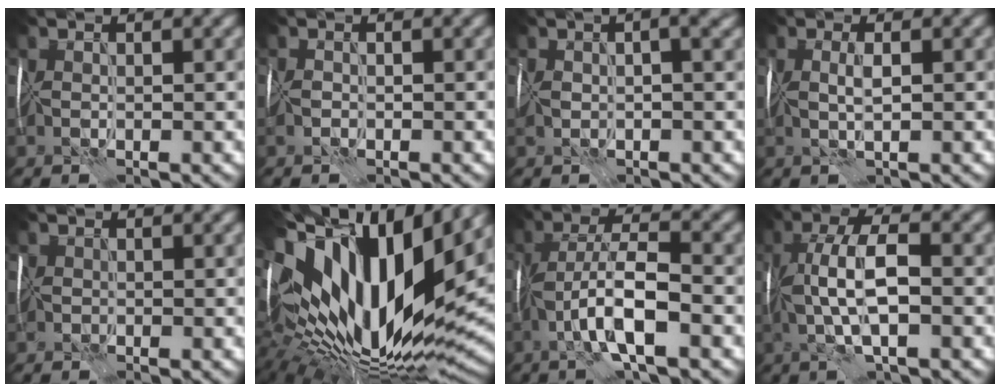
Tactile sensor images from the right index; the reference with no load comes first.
{"total": 1.0, "force": [-0.7, 0.6, 0.3], "torque": [-0.008, 0.002, -0.019]}
{"total": 4.7, "force": [1.0, 2.3, 4.0], "torque": [-0.058, 0.021, 0.010]}
{"total": 1.5, "force": [0.2, 0.1, 1.4], "torque": [-0.030, 0.005, 0.004]}
{"total": 0.7, "force": [-0.1, 0.7, -0.1], "torque": [0.009, -0.001, -0.006]}
{"total": 18.9, "force": [3.9, 8.5, 16.3], "torque": [-0.312, -0.003, 0.066]}
{"total": 6.9, "force": [-2.4, 1.7, 6.2], "torque": [-0.114, 0.016, -0.052]}
{"total": 6.1, "force": [-0.5, 2.0, 5.8], "torque": [-0.113, 0.017, -0.015]}